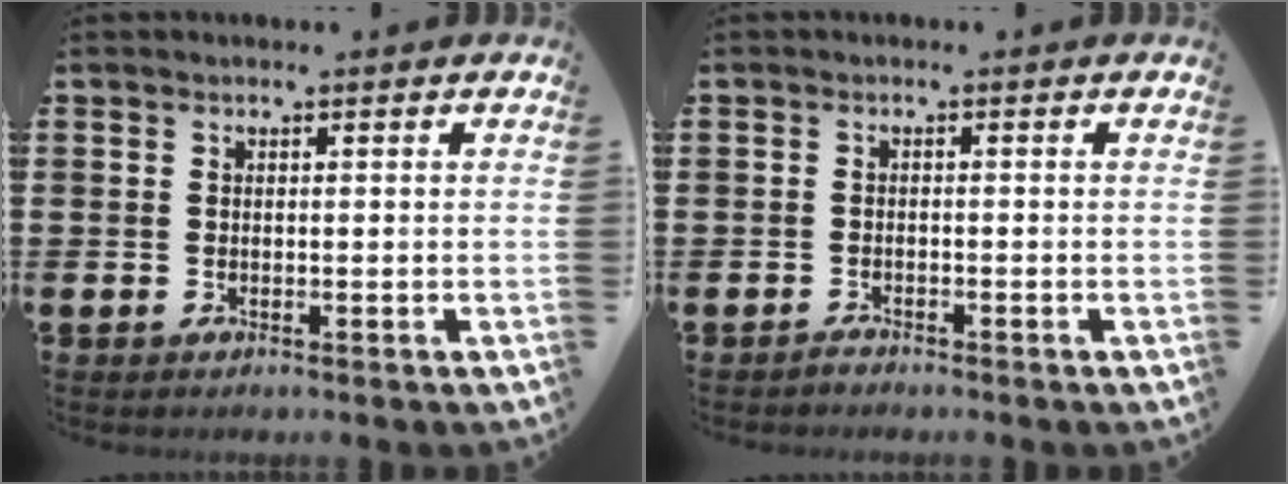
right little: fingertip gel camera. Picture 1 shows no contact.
{"total": 0.8, "force": [-0.7, 0.1, 0.0], "torque": [-0.004, -0.003, -0.015]}